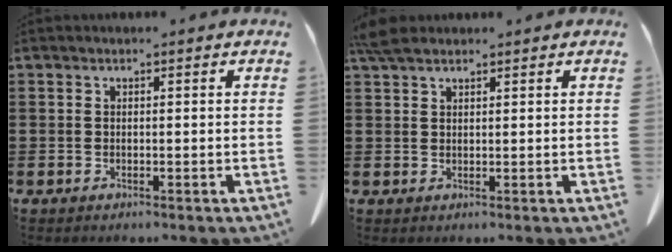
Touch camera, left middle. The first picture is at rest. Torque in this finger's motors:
{"motor_torque": [0.24, 0.25, 0.04, 0.04]}